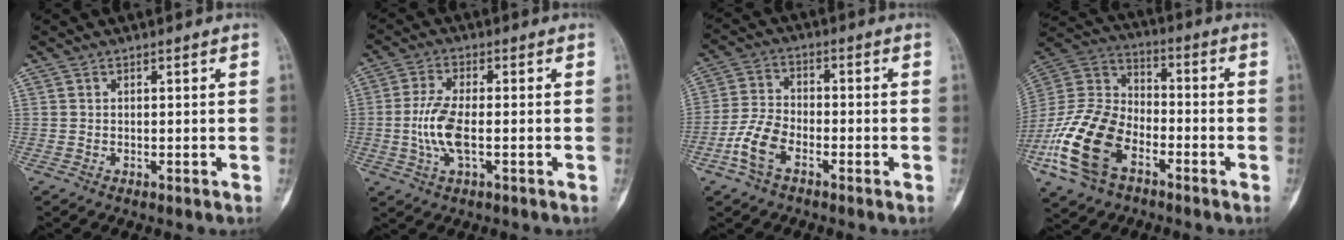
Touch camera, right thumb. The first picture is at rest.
{"total": 7.7, "force": [-1.2, 3.0, 7.0], "torque": [-0.159, 0.007, -0.024]}
{"total": 7.6, "force": [-3.8, 4.3, 5.0], "torque": [-0.107, 0.022, -0.080]}
{"total": 18.2, "force": [-8.1, 11.1, 12.0], "torque": [-0.242, 0.046, -0.162]}